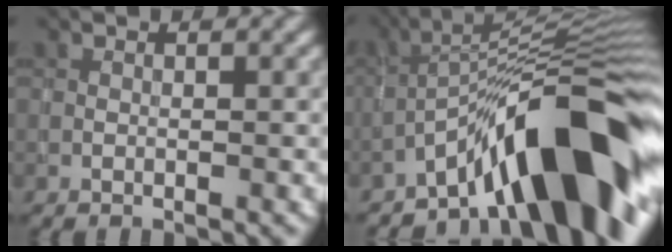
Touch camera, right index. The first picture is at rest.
{"total": 12.7, "force": [-6.8, 3.4, 10.1], "torque": [-0.127, 0.032, -0.116]}